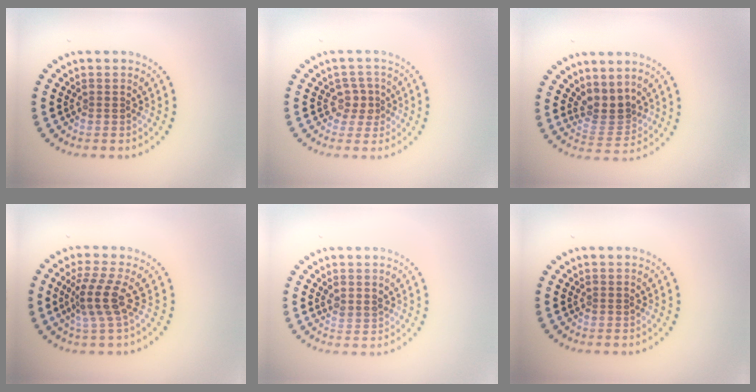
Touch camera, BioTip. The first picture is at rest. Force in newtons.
{"total": 1.8, "press": 1.5, "slide": 1.0}
{"total": 2.9, "press": 2.1, "slide": 2.0}
{"total": 3.3, "press": 2.4, "slide": 2.3}
{"total": 1.1, "press": 0.9, "slide": 0.7}
{"total": 0.0}